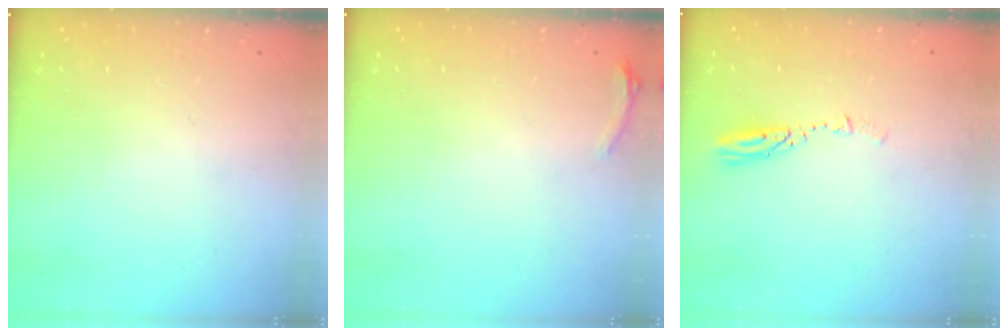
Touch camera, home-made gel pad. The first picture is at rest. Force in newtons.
{"total": 5.0, "press": 4.7, "slide": 1.9}
{"total": 3.6, "press": 3.5, "slide": 0.4}